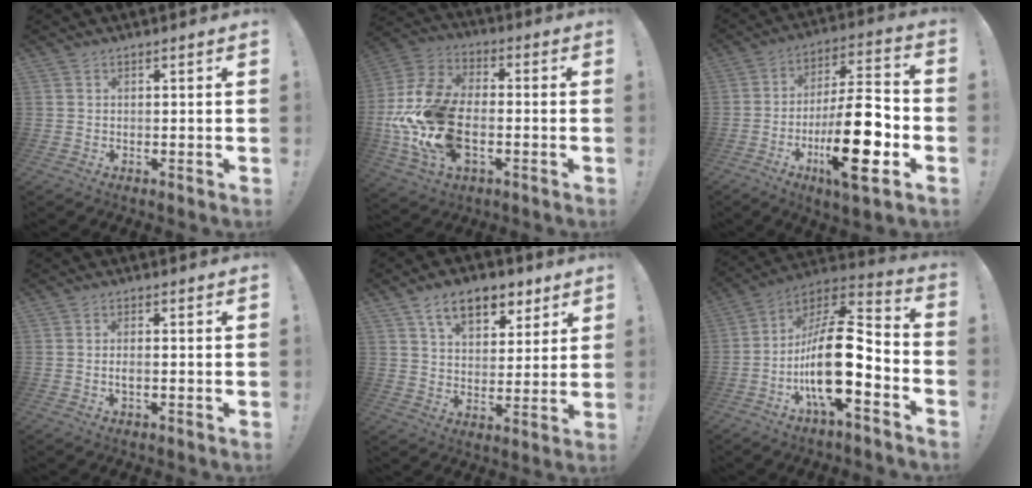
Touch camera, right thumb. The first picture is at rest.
{"total": 21.7, "force": [-5.3, 13.9, 15.7], "torque": [-0.289, 0.034, -0.081]}
{"total": 22.4, "force": [-7.1, 7.0, 20.1], "torque": [-0.340, 0.041, -0.108]}
{"total": 2.0, "force": [-0.5, 0.8, 1.8], "torque": [-0.037, 0.008, -0.009]}
{"total": 12.8, "force": [7.3, 7.5, 7.3], "torque": [-0.107, -0.027, 0.133]}
{"total": 21.5, "force": [-5.1, 7.6, 19.5], "torque": [-0.368, 0.026, -0.082]}